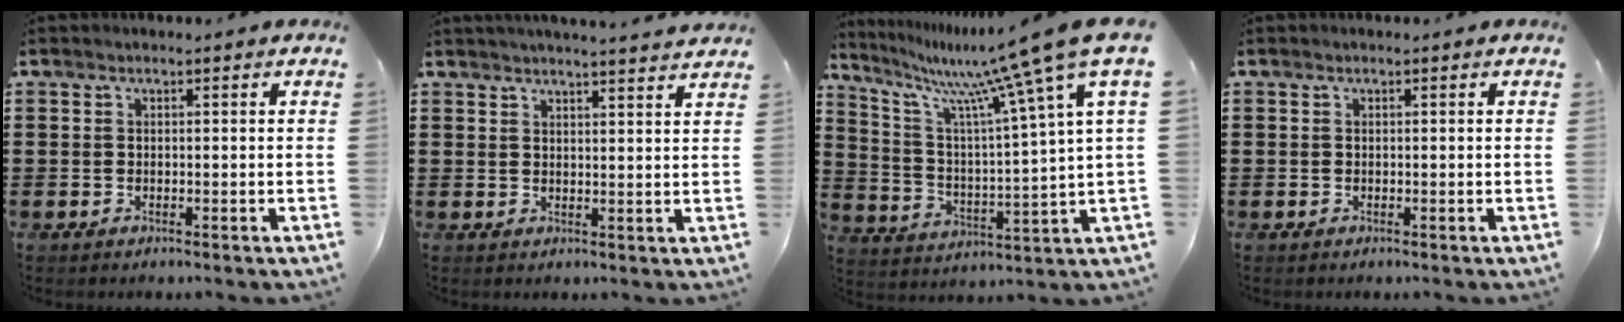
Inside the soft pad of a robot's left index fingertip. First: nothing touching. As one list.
[{"total": 2.9, "force": [2.8, -0.6, 0.4], "torque": [-0.015, -0.012, 0.051]}, {"total": 12.8, "force": [9.6, -0.3, 8.4], "torque": [-0.184, -0.064, 0.147]}, {"total": 0.0}]